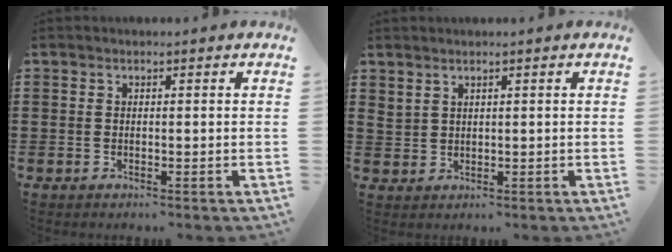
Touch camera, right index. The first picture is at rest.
{"total": 1.6, "force": [1.5, 0.7, 0.3], "torque": [-0.010, 0.002, 0.029]}